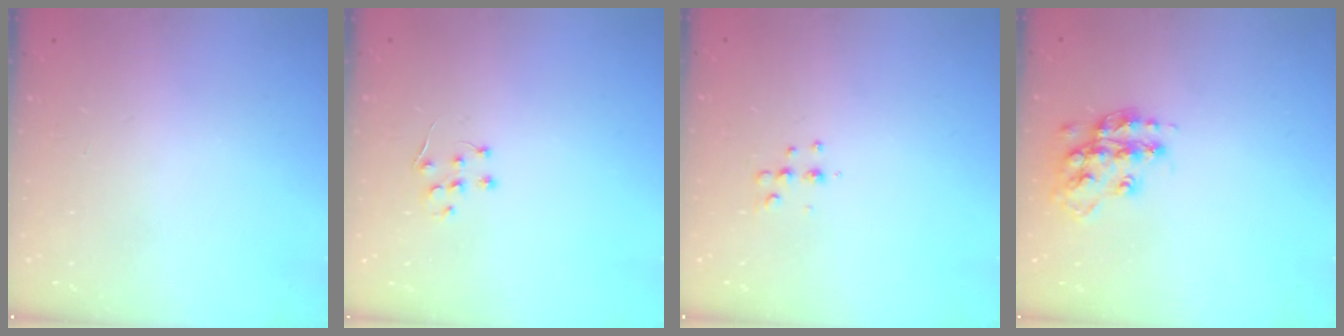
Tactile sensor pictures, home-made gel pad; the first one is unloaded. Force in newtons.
{"total": 5.1, "press": 5.1, "slide": 0.7}
{"total": 5.2, "press": 5.0, "slide": 1.1}
{"total": 15.0, "press": 15.0, "slide": 1.0}